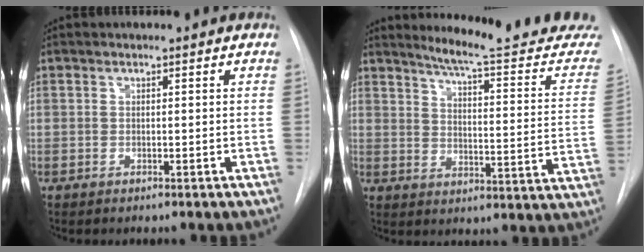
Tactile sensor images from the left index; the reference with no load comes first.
{"total": 19.6, "force": [18.5, 0.1, 6.5], "torque": [-0.088, -0.104, 0.221]}